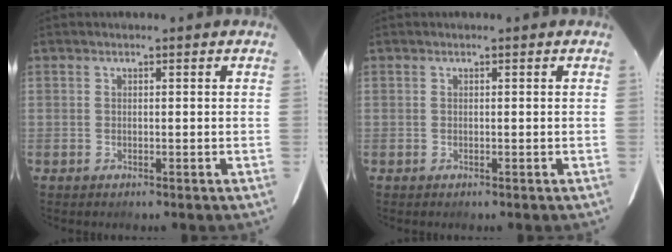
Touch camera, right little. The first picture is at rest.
{"total": 0.0}